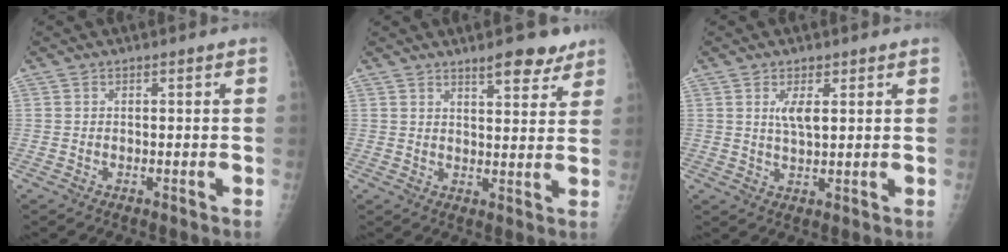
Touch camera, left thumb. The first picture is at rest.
{"total": 6.8, "force": [5.1, 2.1, 3.9], "torque": [-0.032, -0.030, 0.069]}
{"total": 4.0, "force": [1.5, 1.7, 3.2], "torque": [-0.050, -0.010, 0.028]}